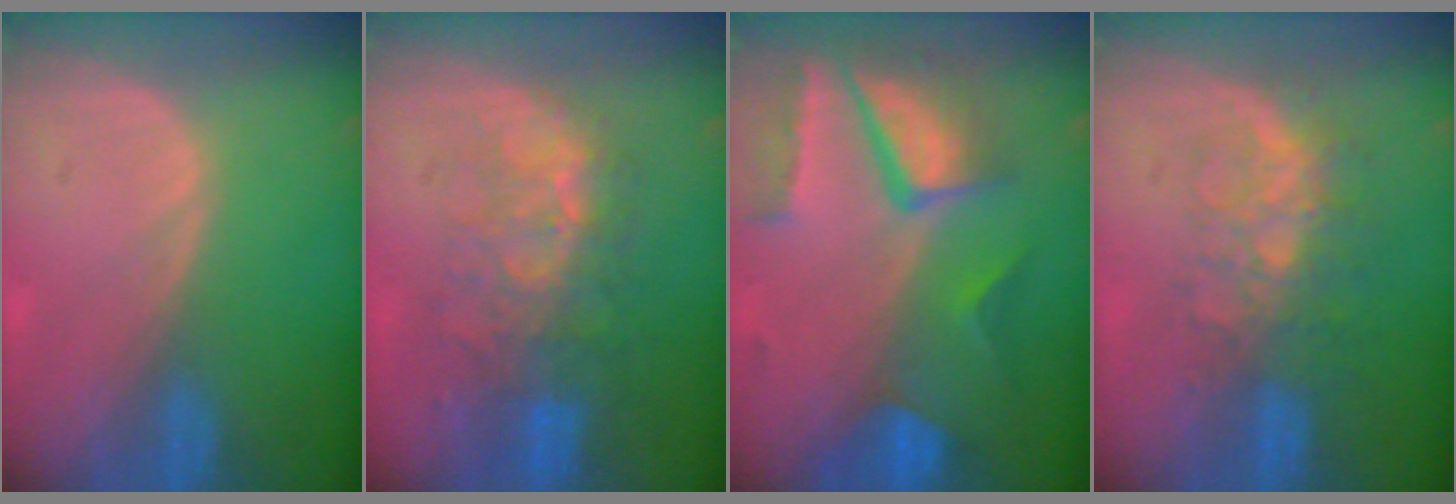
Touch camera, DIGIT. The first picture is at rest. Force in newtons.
{"total": 10.0, "press": 8.6, "slide": 5.2}
{"total": 10.5, "press": 8.9, "slide": 5.6}
{"total": 8.2, "press": 7.0, "slide": 4.1}